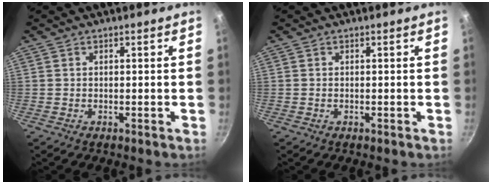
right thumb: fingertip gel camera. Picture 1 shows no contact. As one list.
[{"total": 0.0}]